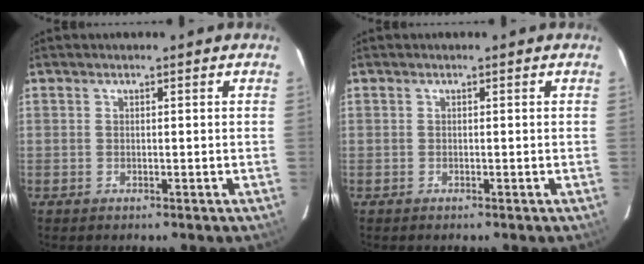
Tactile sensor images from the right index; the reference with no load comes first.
{"total": 0.0}